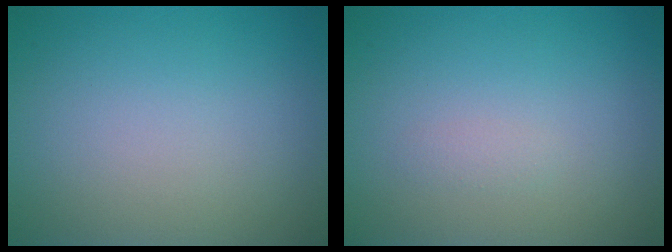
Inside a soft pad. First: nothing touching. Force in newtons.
{"total": 0.6, "press": 0.6, "slide": 0.1}